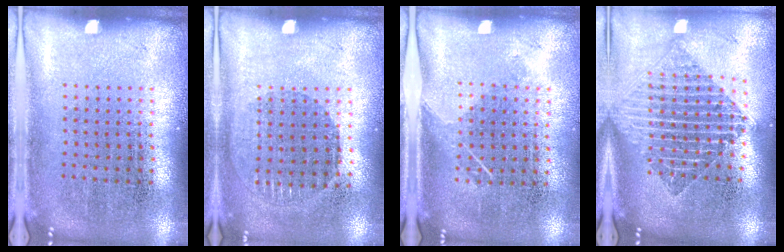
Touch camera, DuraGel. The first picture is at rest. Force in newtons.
{"total": 1.0, "press": 0.9, "slide": 0.4}
{"total": 1.2, "press": 0.9, "slide": 0.8}
{"total": 2.2, "press": 1.8, "slide": 1.3}